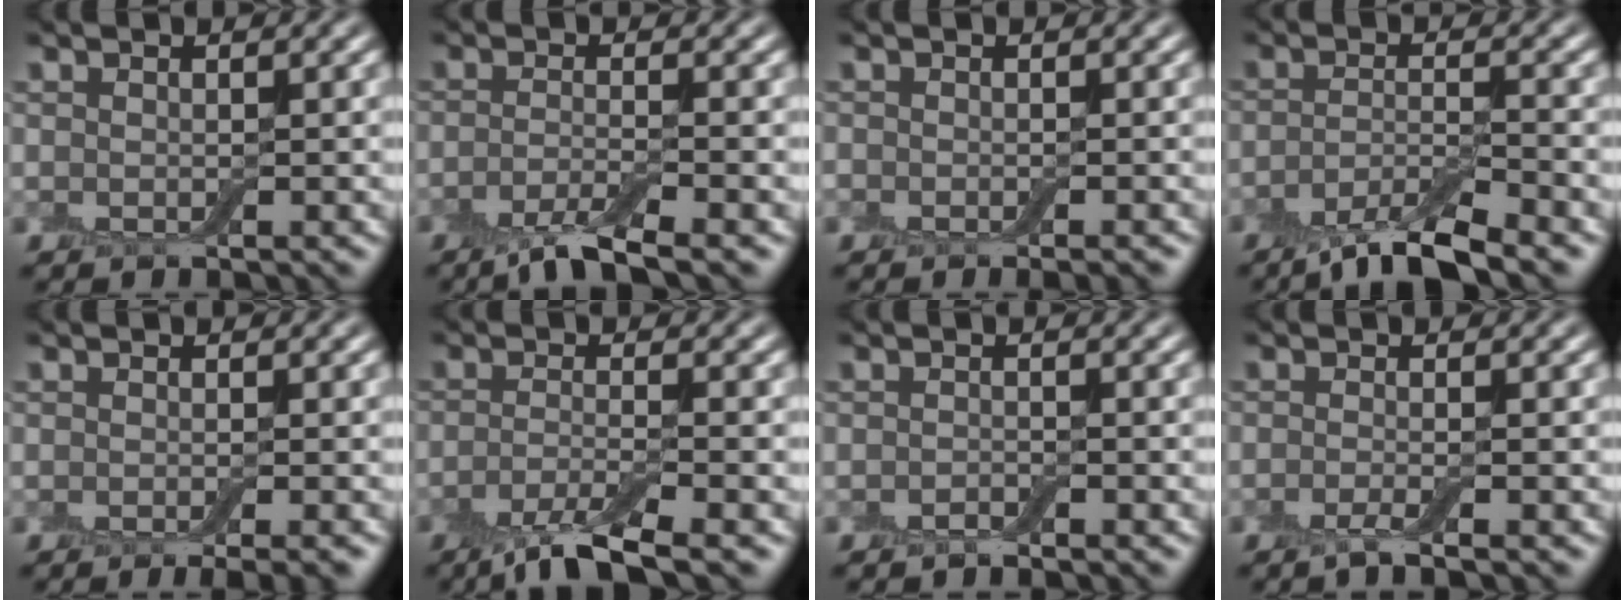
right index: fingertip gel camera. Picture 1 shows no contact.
{"total": 3.7, "force": [-2.3, 0.6, 2.8], "torque": [-0.050, -0.006, -0.056]}
{"total": 1.5, "force": [-1.1, 0.4, 0.9], "torque": [-0.007, -0.004, -0.012]}
{"total": 5.3, "force": [-3.8, 1.1, 3.5], "torque": [-0.057, -0.005, -0.076]}
{"total": 2.9, "force": [-1.6, 0.7, 2.4], "torque": [-0.017, -0.002, -0.020]}
{"total": 4.5, "force": [-2.8, 0.8, 3.4], "torque": [-0.060, -0.009, -0.062]}
{"total": 0.7, "force": [-0.6, 0.1, 0.4], "torque": [-0.007, 0.001, -0.011]}
{"total": 1.8, "force": [-1.0, 0.3, 1.5], "torque": [-0.017, -0.004, -0.027]}